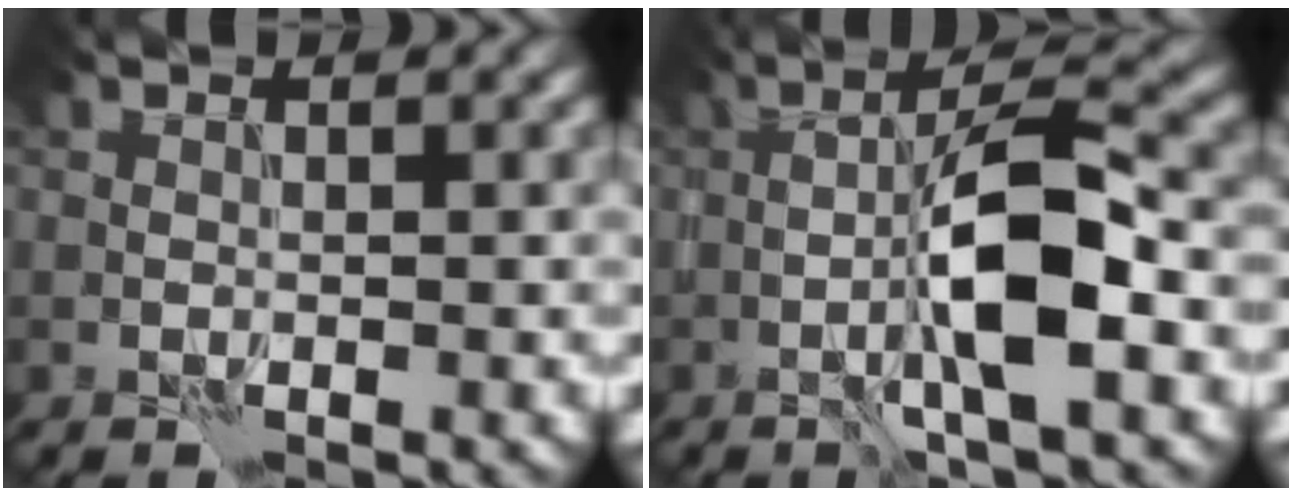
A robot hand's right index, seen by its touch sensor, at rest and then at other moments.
{"total": 5.8, "force": [-1.0, 0.7, 5.7], "torque": [-0.114, 0.009, -0.026]}